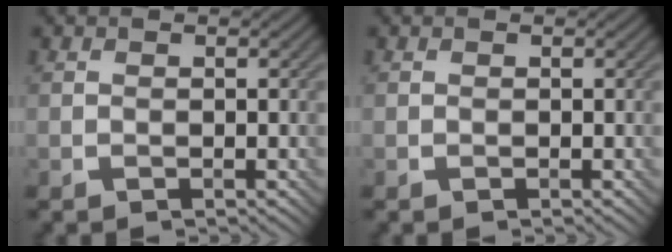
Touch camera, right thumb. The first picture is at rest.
{"total": 0.0}